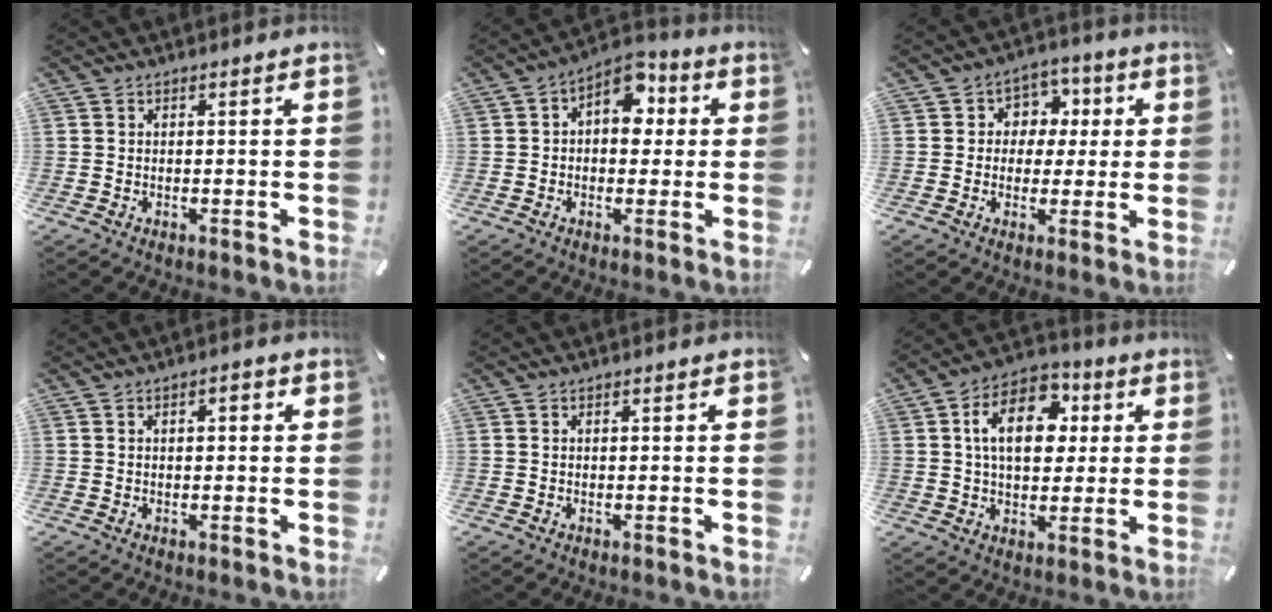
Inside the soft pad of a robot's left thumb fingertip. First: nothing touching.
{"total": 8.5, "force": [2.6, 5.8, 5.6], "torque": [-0.074, -0.012, 0.041]}
{"total": 6.9, "force": [0.3, 6.5, 2.3], "torque": [-0.029, 0.004, 0.000]}
{"total": 2.5, "force": [0.4, 1.4, 2.1], "torque": [-0.026, 0.003, 0.000]}
{"total": 0.7, "force": [0.2, 0.3, 0.6], "torque": [-0.011, 0.003, 0.003]}
{"total": 14.4, "force": [3.4, 9.9, 9.9], "torque": [-0.160, 0.006, 0.060]}